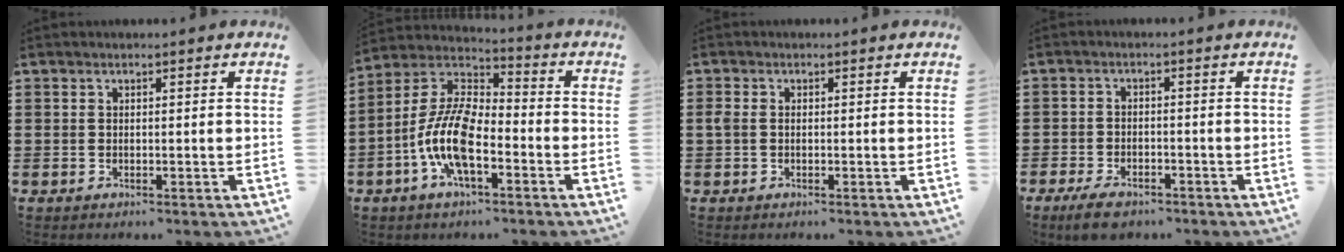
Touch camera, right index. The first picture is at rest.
{"total": 11.2, "force": [-3.9, 4.6, 9.4], "torque": [-0.234, -0.008, -0.082]}
{"total": 1.3, "force": [0.0, 1.0, 0.8], "torque": [-0.026, 0.003, -0.004]}
{"total": 3.6, "force": [-3.0, 1.2, 1.5], "torque": [-0.033, 0.006, -0.061]}